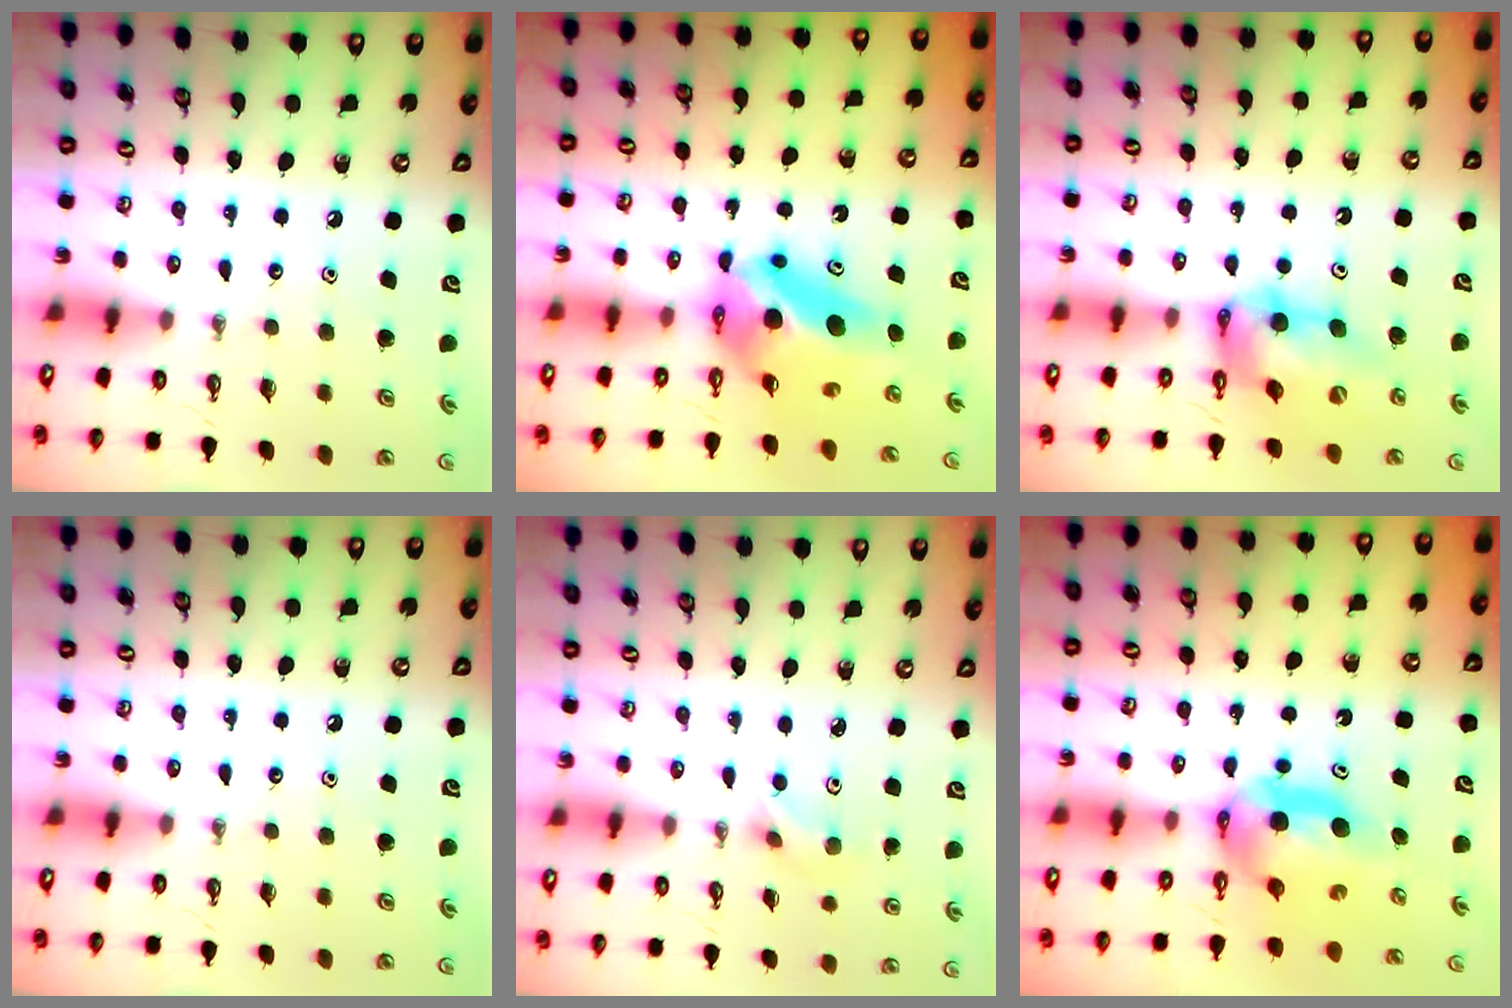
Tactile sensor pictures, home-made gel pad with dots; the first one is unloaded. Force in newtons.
{"total": 8.7, "press": 8.3, "slide": 2.3}
{"total": 10.9, "press": 10.8, "slide": 1.0}
{"total": 0.0}
{"total": 2.9, "press": 2.8, "slide": 0.6}
{"total": 9.8, "press": 4.7, "slide": 8.5}